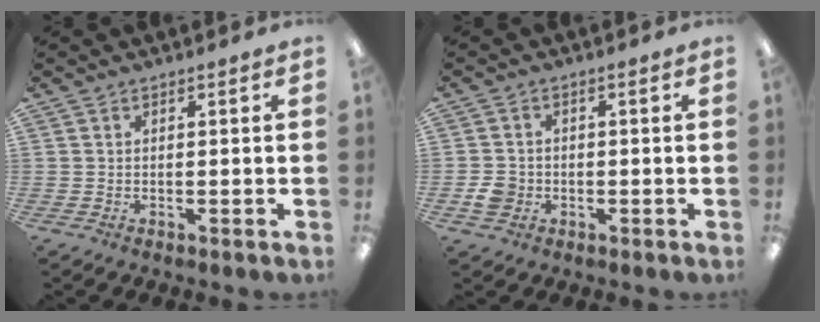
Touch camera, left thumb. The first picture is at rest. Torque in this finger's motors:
{"motor_torque": [-0.29, 0.30, 0.02, -0.01, 0.01]}